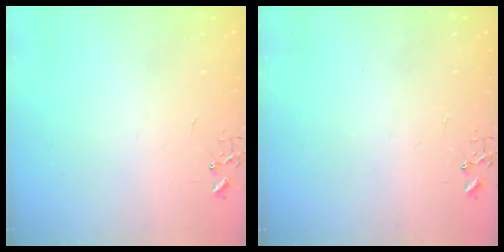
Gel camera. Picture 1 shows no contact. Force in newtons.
{"total": 0.0}